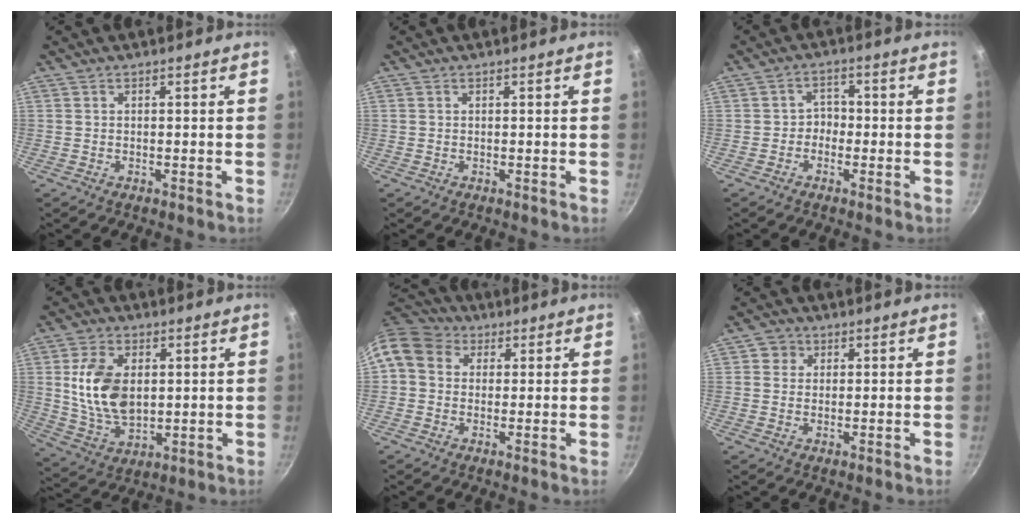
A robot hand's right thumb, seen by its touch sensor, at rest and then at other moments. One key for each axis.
{"total": 0.0}
{"total": 2.8, "fx": -1.1, "fy": 2.3, "fz": 1.1, "tx": 0.007, "ty": 0.018, "tz": -0.026}
{"total": 13.0, "fx": 1.8, "fy": 8.2, "fz": 10.0, "tx": -0.169, "ty": -0.016, "tz": 0.042}
{"total": 10.6, "fx": 2.8, "fy": 8.6, "fz": 5.4, "tx": -0.097, "ty": 0.020, "tz": 0.034}
{"total": 3.0, "fx": 0.8, "fy": 2.8, "fz": 0.7, "tx": 0.012, "ty": -0.003, "tz": 0.005}